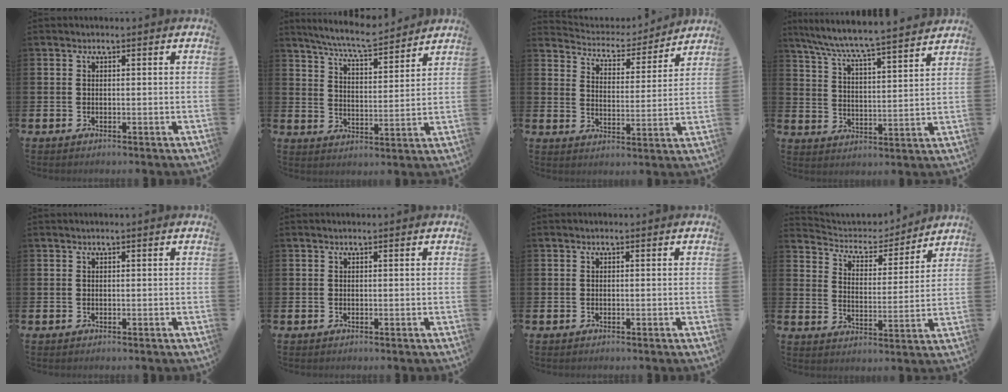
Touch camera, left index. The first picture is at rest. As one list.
[{"total": 7.2, "force": [6.8, 0.5, 2.2], "torque": [-0.065, -0.040, 0.120]}, {"total": 4.6, "force": [4.3, 1.6, 0.3], "torque": [-0.025, -0.042, 0.066]}, {"total": 7.2, "force": [6.9, 0.0, 2.1], "torque": [-0.068, -0.058, 0.116]}, {"total": 0.0}, {"total": 0.0}, {"total": 0.0}, {"total": 5.0, "force": [4.5, 2.0, 0.7], "torque": [-0.044, -0.038, 0.070]}]